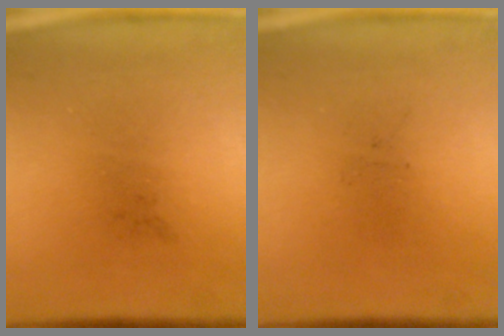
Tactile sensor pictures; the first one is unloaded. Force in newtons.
{"total": 0.0}